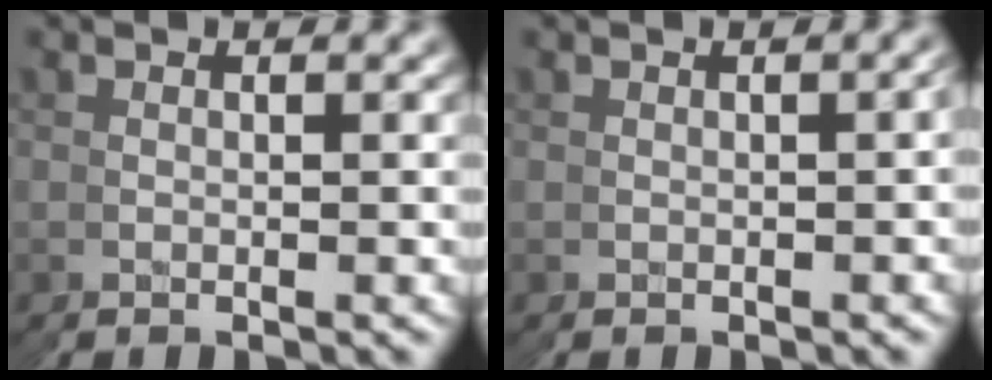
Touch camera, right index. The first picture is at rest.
{"total": 0.0}